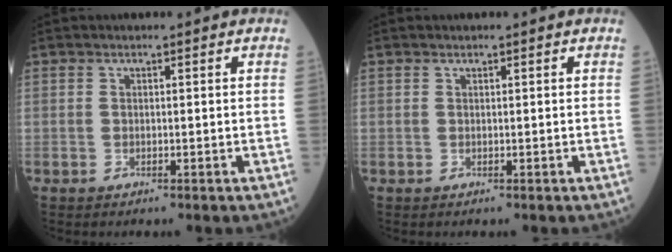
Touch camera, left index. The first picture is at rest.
{"total": 0.0}